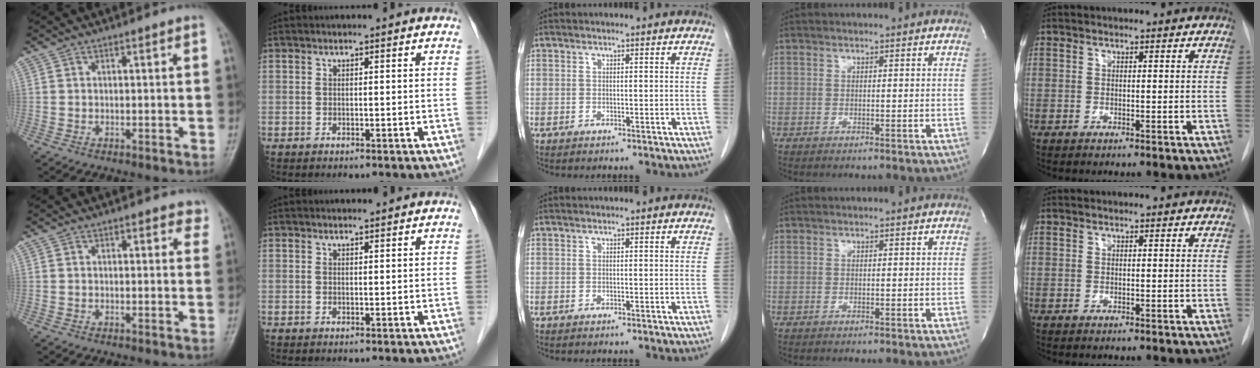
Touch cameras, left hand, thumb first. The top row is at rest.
{"thumb": {"total": 2.8, "force": [1.7, 1.6, 1.6], "torque": [0.005, -0.004, 0.016]}, "index": {"total": 1.0, "force": [1.0, 0.1, 0.3], "torque": [-0.007, 0.006, 0.017]}}